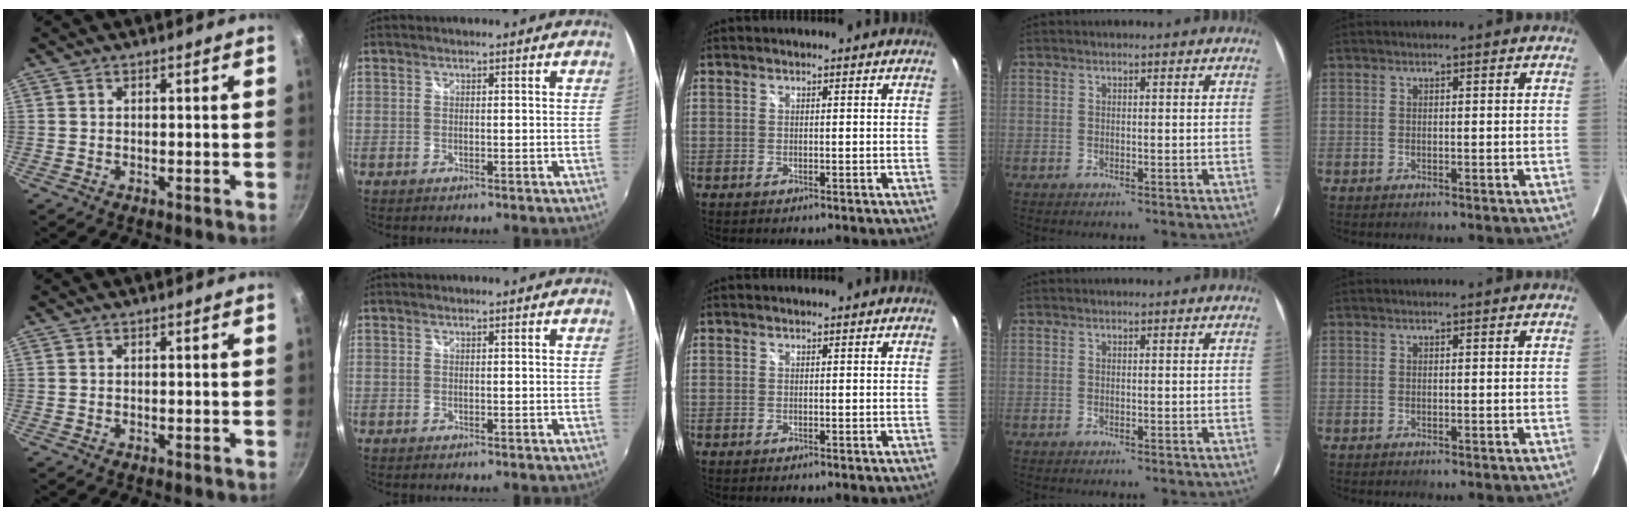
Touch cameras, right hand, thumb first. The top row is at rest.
{}